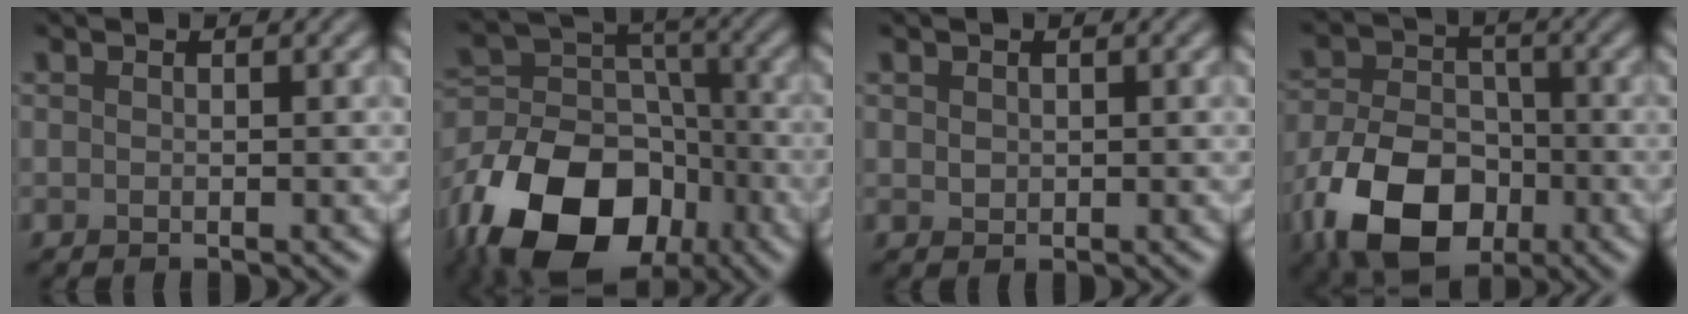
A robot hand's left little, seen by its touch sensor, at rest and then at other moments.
{"total": 16.2, "force": [-9.2, 10.6, 8.1], "torque": [-0.169, -0.014, -0.166]}
{"total": 0.8, "force": [0.4, 0.7, 0.3], "torque": [-0.007, -0.001, 0.009]}
{"total": 10.0, "force": [-4.5, 6.5, 6.2], "torque": [-0.130, -0.018, -0.082]}